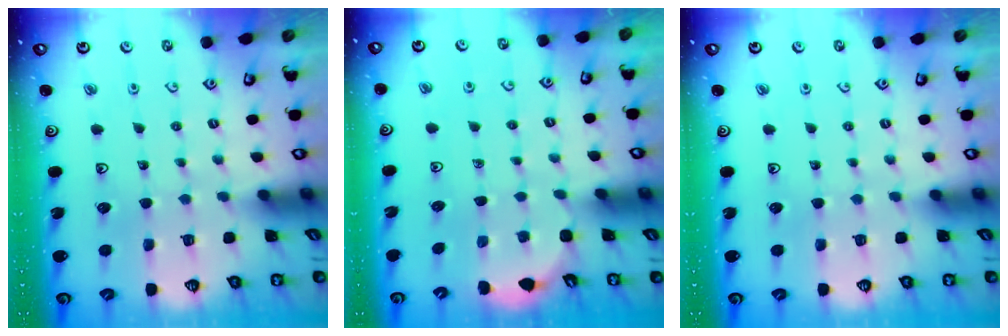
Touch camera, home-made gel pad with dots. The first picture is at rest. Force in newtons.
{"total": 2.2, "press": 1.2, "slide": 1.9}
{"total": 0.0}